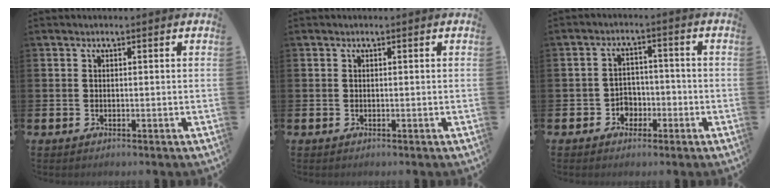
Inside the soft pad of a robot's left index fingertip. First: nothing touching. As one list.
[{"total": 0.0}, {"total": 3.3, "force": [-1.7, 2.7, 0.8], "torque": [-0.023, 0.005, -0.042]}]